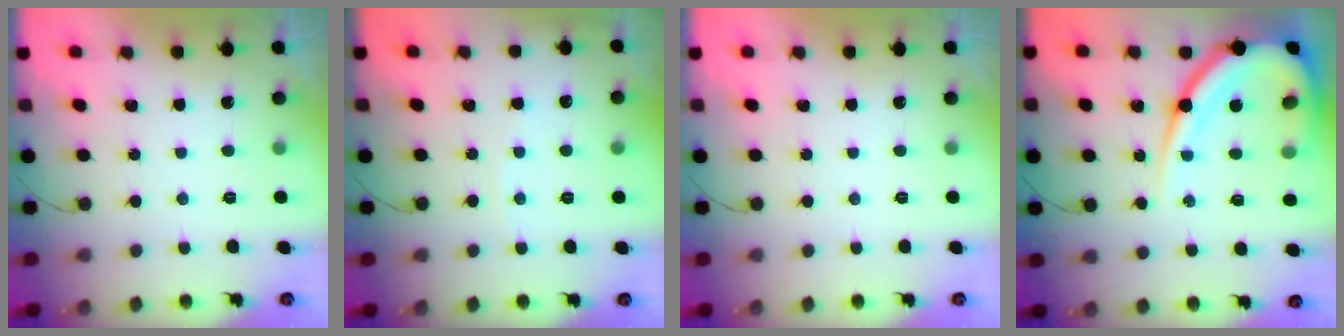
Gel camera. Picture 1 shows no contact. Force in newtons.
{"total": 2.6, "press": 2.6, "slide": 0.4}
{"total": 0.0}
{"total": 19.8, "press": 19.7, "slide": 1.7}